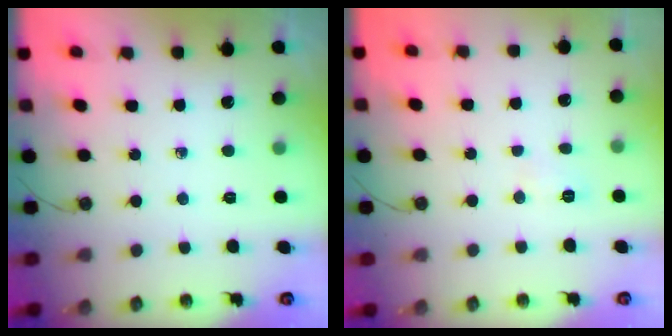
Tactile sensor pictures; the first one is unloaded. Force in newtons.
{"total": 3.9, "press": 3.9, "slide": 0.4}